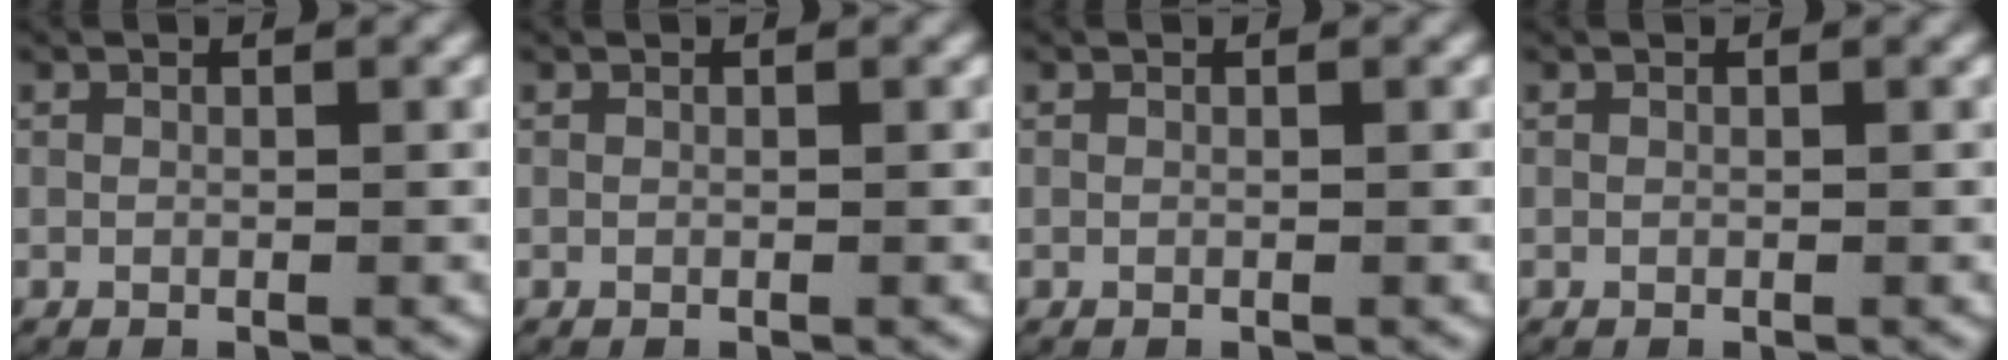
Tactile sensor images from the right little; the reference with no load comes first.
{"total": 0.0}
{"total": 0.0}
{"total": 0.0}